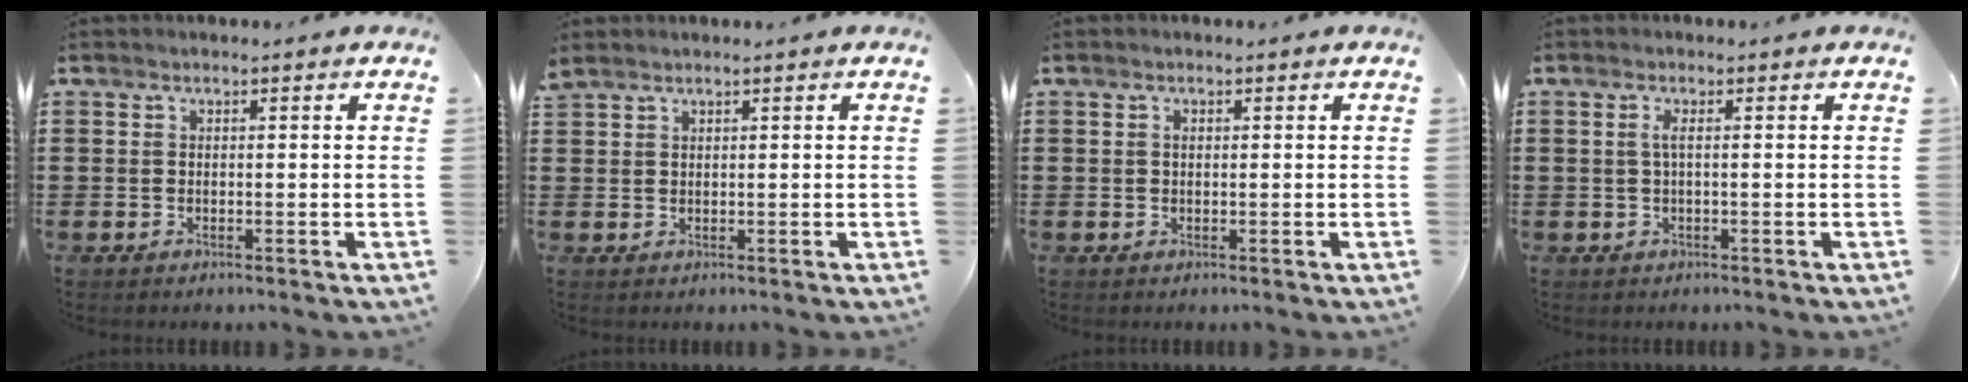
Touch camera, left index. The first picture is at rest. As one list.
[{"total": 1.1, "force": [1.0, 0.2, 0.3], "torque": [-0.009, 0.001, 0.020]}, {"total": 0.6, "force": [0.1, 0.4, 0.4], "torque": [-0.010, 0.002, 0.002]}, {"total": 1.4, "force": [0.0, 0.1, 1.4], "torque": [-0.028, -0.001, -0.002]}]